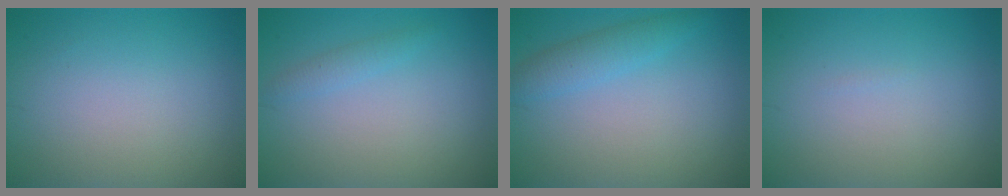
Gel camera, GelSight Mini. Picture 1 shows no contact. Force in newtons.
{"total": 1.1, "press": 1.1, "slide": 0.1}
{"total": 2.3, "press": 2.3, "slide": 0.0}
{"total": 0.0}